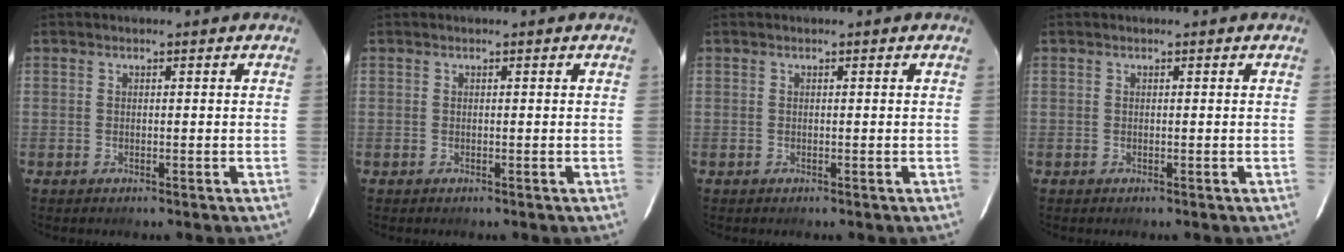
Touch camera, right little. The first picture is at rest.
{"total": 0.0}
{"total": 0.0}
{"total": 0.0}